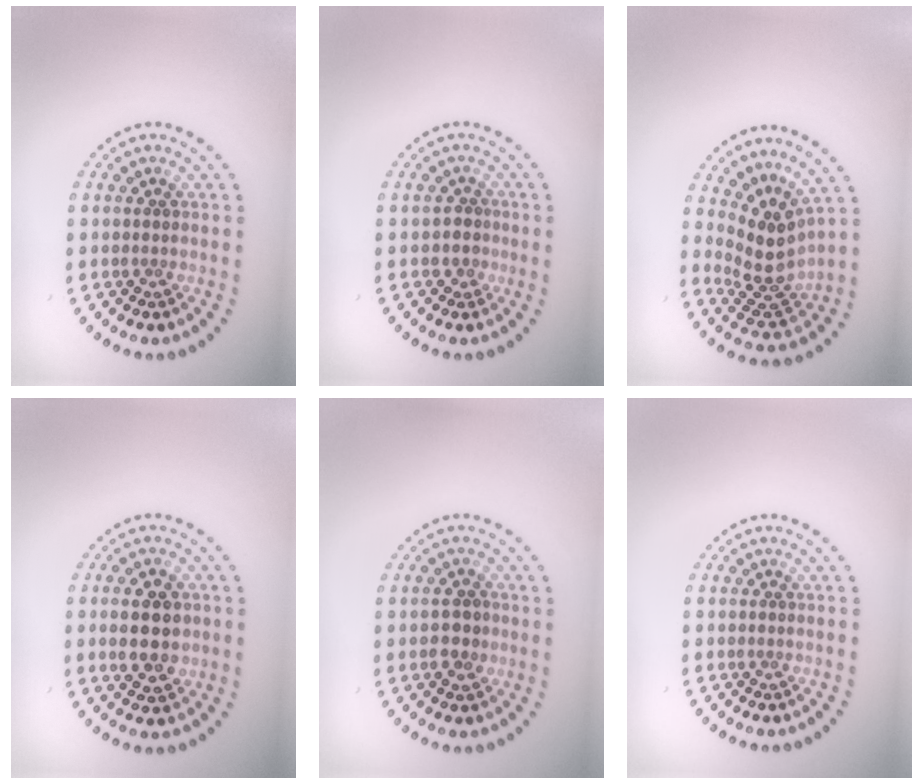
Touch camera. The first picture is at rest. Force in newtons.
{"total": 1.3, "press": 0.9, "slide": 0.9}
{"total": 4.1, "press": 3.0, "slide": 2.8}
{"total": 4.2, "press": 4.2, "slide": 0.2}
{"total": 2.1, "press": 2.0, "slide": 0.3}
{"total": 0.0}